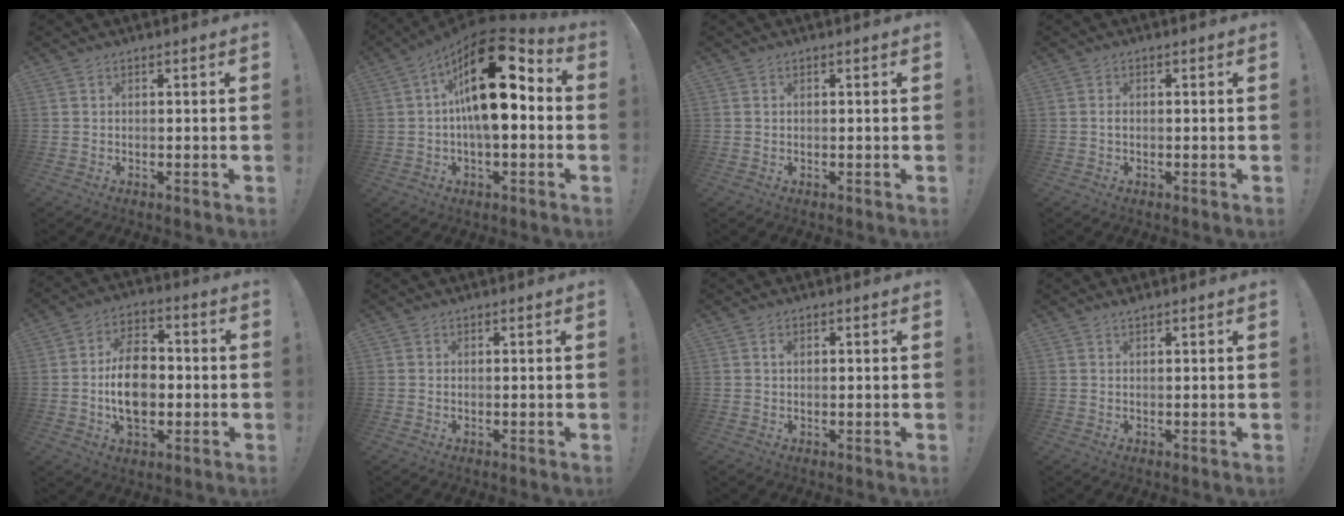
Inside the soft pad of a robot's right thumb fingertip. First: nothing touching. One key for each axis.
{"total": 22.0, "fx": 4.4, "fy": 10.2, "fz": 19.0, "tx": -0.304, "ty": -0.015, "tz": 0.074}
{"total": 0.0}
{"total": 0.8, "fx": -0.3, "fy": 0.4, "fz": 0.7, "tx": -0.015, "ty": 0.003, "tz": -0.005}
{"total": 14.4, "fx": -1.5, "fy": 9.7, "fz": 10.6, "tx": -0.189, "ty": 0.010, "tz": -0.031}
{"total": 0.0}
{"total": 1.0, "fx": 0.3, "fy": 0.7, "fz": 0.6, "tx": 0.002, "ty": -0.003, "tz": 0.003}
{"total": 1.0, "fx": 0.8, "fy": -0.1, "fz": 0.5, "tx": -0.003, "ty": -0.002, "tz": 0.013}